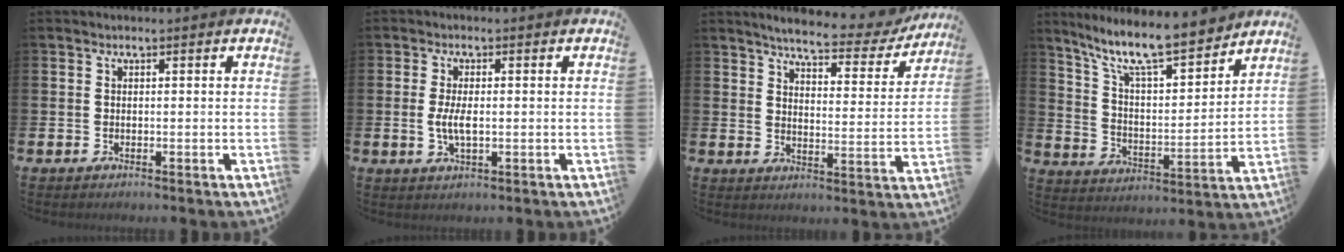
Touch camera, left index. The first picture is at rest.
{"total": 3.5, "force": [0.0, 1.4, 3.2], "torque": [-0.064, 0.000, -0.005]}
{"total": 5.4, "force": [4.9, 0.9, 2.1], "torque": [-0.047, -0.037, 0.074]}
{"total": 10.9, "force": [9.6, 1.7, 4.9], "torque": [-0.117, -0.067, 0.164]}